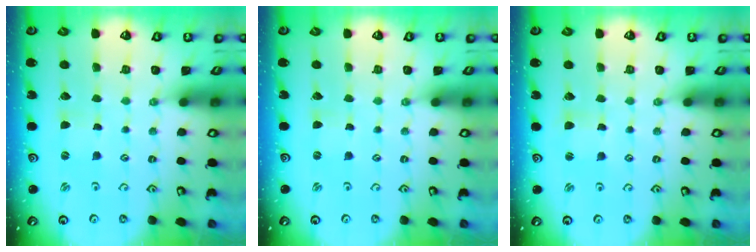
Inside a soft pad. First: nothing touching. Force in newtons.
{"total": 0.0}
{"total": 1.7, "press": 1.6, "slide": 0.3}